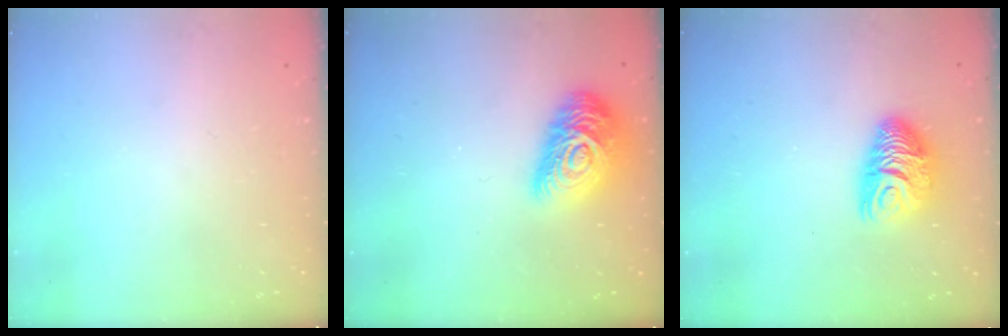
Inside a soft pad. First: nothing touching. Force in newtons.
{"total": 15.9, "press": 15.8, "slide": 0.8}
{"total": 9.4, "press": 9.4, "slide": 0.7}